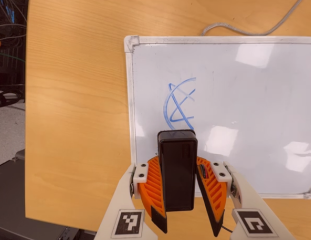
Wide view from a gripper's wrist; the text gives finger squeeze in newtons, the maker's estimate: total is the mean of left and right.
{"total": 6.9, "left": 7.4, "right": 6.4}